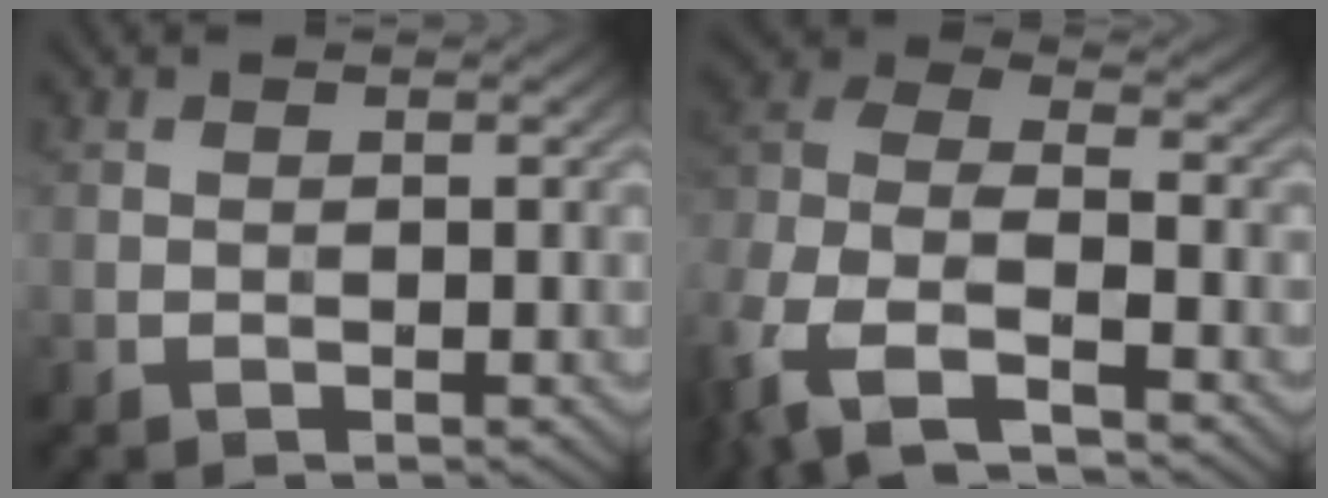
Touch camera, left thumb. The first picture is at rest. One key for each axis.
{"total": 10.6, "fx": -5.8, "fy": 5.6, "fz": 7.0, "tx": -0.172, "ty": -0.011, "tz": -0.127}